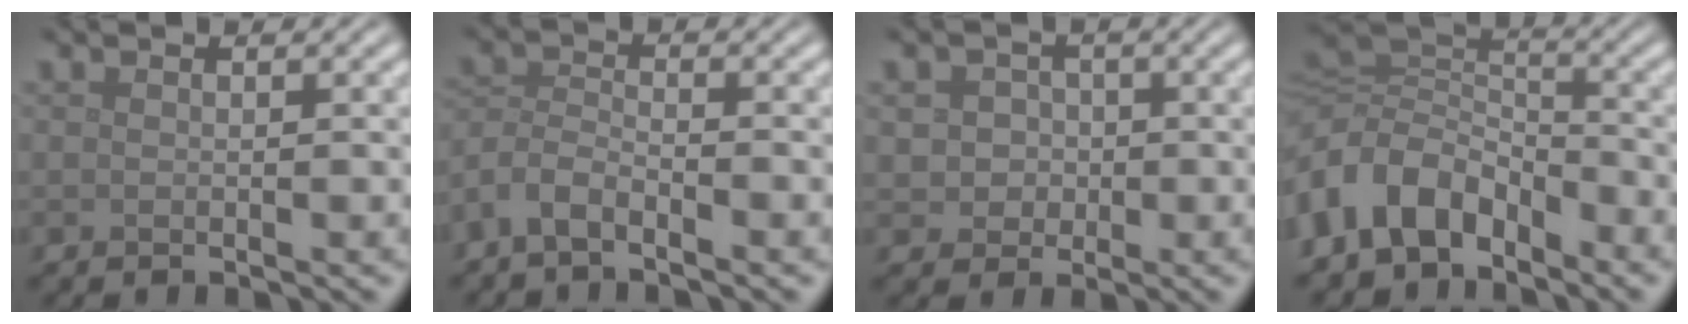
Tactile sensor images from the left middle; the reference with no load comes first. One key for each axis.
{"total": 2.9, "fx": -2.4, "fy": 0.8, "fz": 1.5, "tx": -0.035, "ty": 0.001, "tz": -0.059}
{"total": 3.2, "fx": 0.3, "fy": 3.0, "fz": 1.2, "tx": -0.007, "ty": 0.009, "tz": -0.002}
{"total": 8.4, "fx": -4.2, "fy": 5.7, "fz": 4.6, "tx": -0.085, "ty": 0.005, "tz": -0.092}